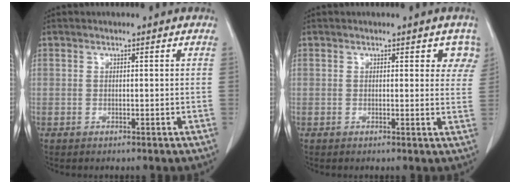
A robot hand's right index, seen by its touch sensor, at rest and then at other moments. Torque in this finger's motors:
{"motor_torque": [0.26, 0.18, 0.05, 0.03]}